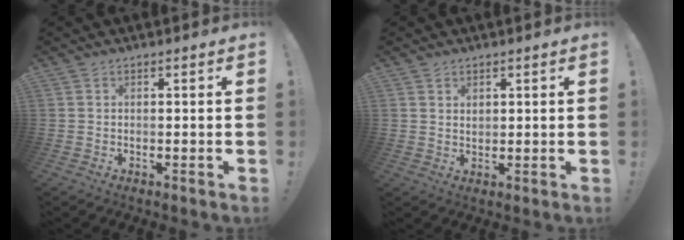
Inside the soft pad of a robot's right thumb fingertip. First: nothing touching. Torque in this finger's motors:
{"motor_torque": [-0.37, -0.11, -0.12, 0.12, -0.03]}